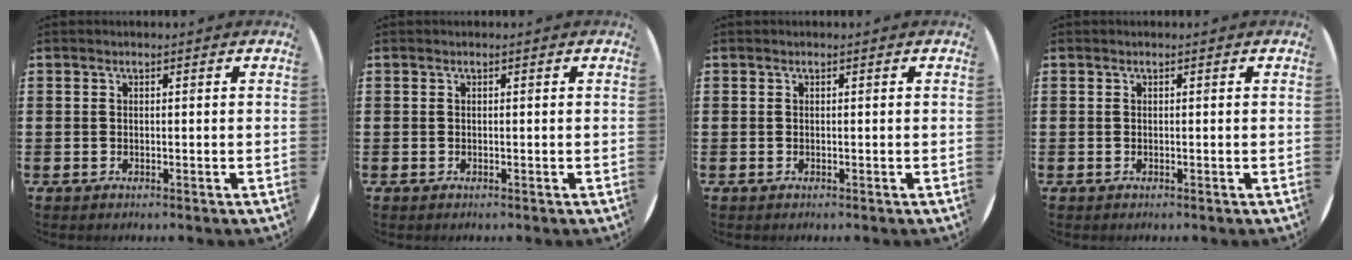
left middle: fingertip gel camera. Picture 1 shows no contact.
{"total": 0.0}
{"total": 0.0}
{"total": 0.0}